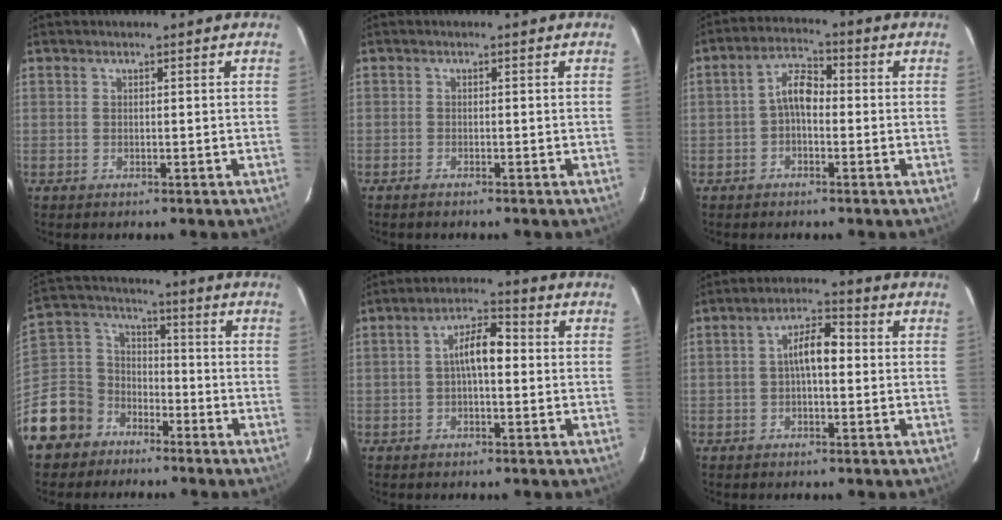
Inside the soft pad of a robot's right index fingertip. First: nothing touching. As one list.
[{"total": 1.1, "force": [-1.0, 0.3, 0.3], "torque": [-0.012, 0.000, -0.021]}, {"total": 4.9, "force": [-0.9, 2.7, 4.0], "torque": [-0.077, 0.020, -0.020]}, {"total": 12.6, "force": [-8.0, 9.6, 1.6], "torque": [-0.072, 0.053, -0.146]}, {"total": 6.5, "force": [0.0, 2.6, 6.0], "torque": [-0.107, 0.019, -0.001]}, {"total": 6.4, "force": [0.0, 2.6, 5.8], "torque": [-0.104, 0.019, -0.001]}]